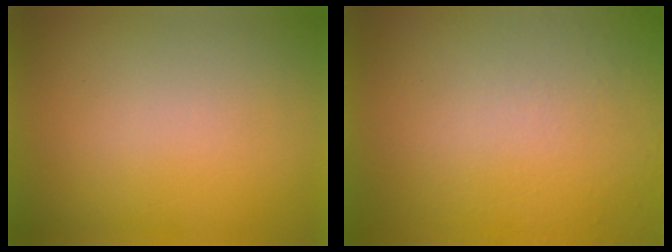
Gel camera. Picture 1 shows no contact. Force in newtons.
{"total": 8.4}